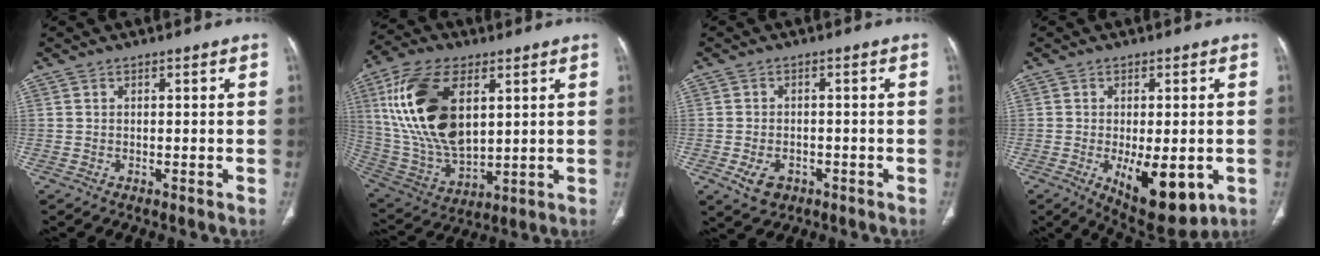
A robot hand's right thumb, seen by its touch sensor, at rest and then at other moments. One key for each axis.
{"total": 21.5, "fx": 6.0, "fy": 11.5, "fz": 17.1, "tx": -0.333, "ty": -0.020, "tz": 0.119}
{"total": 4.7, "fx": -2.0, "fy": 3.3, "fz": 2.7, "tx": -0.044, "ty": 0.008, "tz": -0.025}
{"total": 13.0, "fx": -3.7, "fy": 5.7, "fz": 11.1, "tx": -0.148, "ty": -0.013, "tz": -0.036}